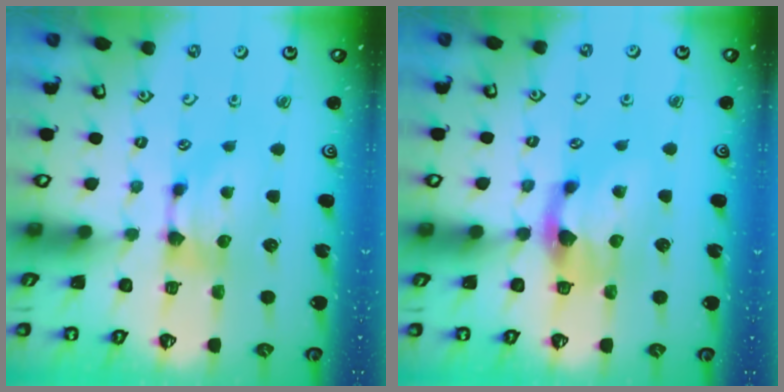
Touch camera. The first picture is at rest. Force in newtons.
{"total": 2.6, "press": 2.0, "slide": 1.7}